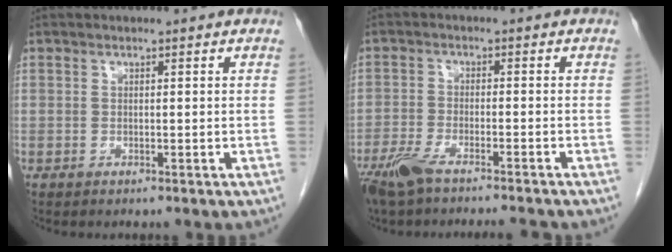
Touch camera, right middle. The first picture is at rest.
{"total": 10.1, "force": [-8.4, 1.4, 5.5], "torque": [-0.098, -0.015, -0.138]}